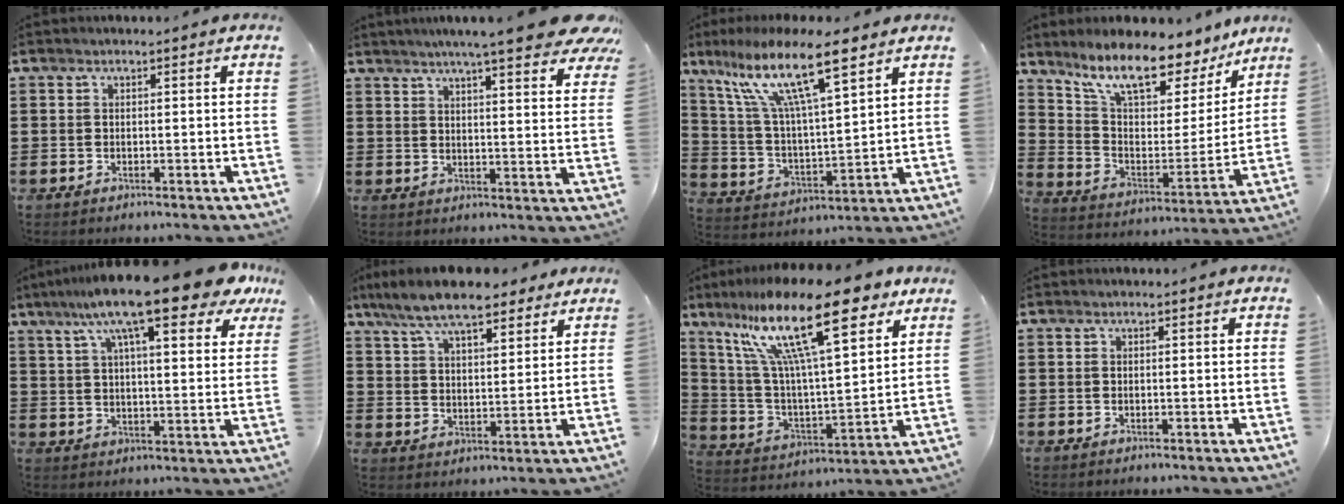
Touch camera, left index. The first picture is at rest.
{"total": 8.2, "force": [6.9, 0.1, 4.5], "torque": [-0.093, -0.027, 0.117]}
{"total": 13.3, "force": [8.9, 2.5, 9.6], "torque": [-0.201, -0.034, 0.148]}
{"total": 10.8, "force": [9.1, 2.6, 5.2], "torque": [-0.119, -0.065, 0.154]}
{"total": 16.7, "force": [12.0, 2.5, 11.4], "torque": [-0.228, -0.038, 0.197]}
{"total": 9.6, "force": [8.1, 2.3, 4.7], "torque": [-0.116, -0.013, 0.149]}
{"total": 19.5, "force": [11.9, 5.2, 14.6], "torque": [-0.294, -0.049, 0.195]}
{"total": 0.0}